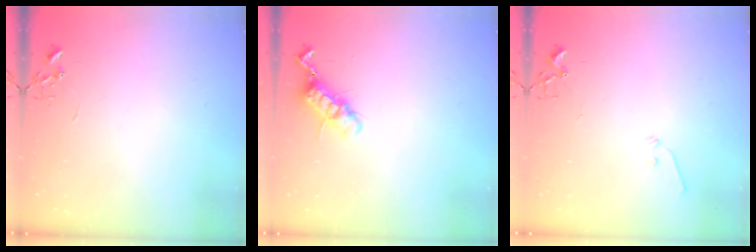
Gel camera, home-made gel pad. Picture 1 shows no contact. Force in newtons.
{"total": 11.9, "press": 11.8, "slide": 0.9}
{"total": 6.3, "press": 6.3, "slide": 0.7}